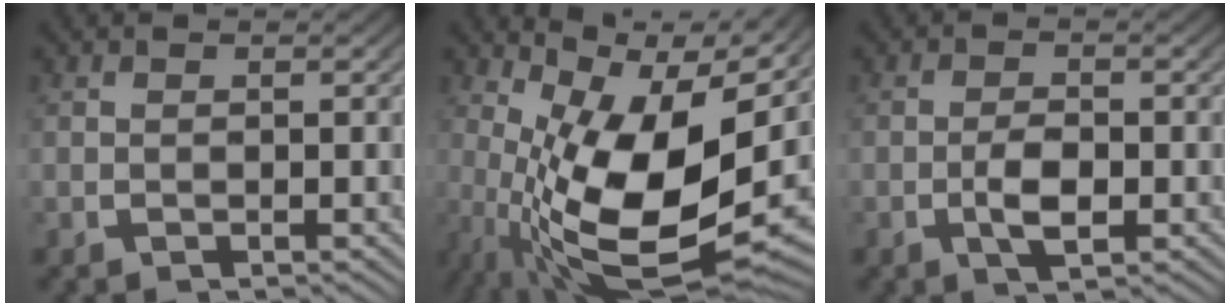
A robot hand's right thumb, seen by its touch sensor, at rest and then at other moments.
{"total": 15.7, "force": [0.0, 8.1, 13.5], "torque": [-0.243, -0.057, 0.036]}
{"total": 3.1, "force": [-0.7, 1.7, 2.5], "torque": [-0.049, -0.011, -0.008]}